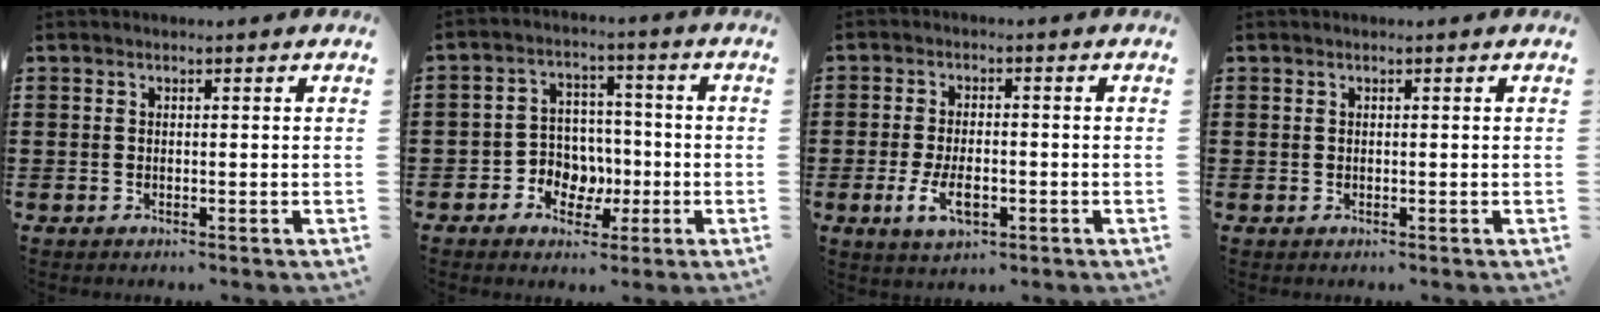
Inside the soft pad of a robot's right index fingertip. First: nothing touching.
{"total": 5.9, "force": [-1.9, 5.3, 2.0], "torque": [-0.040, 0.014, -0.033]}
{"total": 5.2, "force": [-1.6, 2.5, 4.2], "torque": [-0.090, -0.001, -0.033]}
{"total": 0.0}